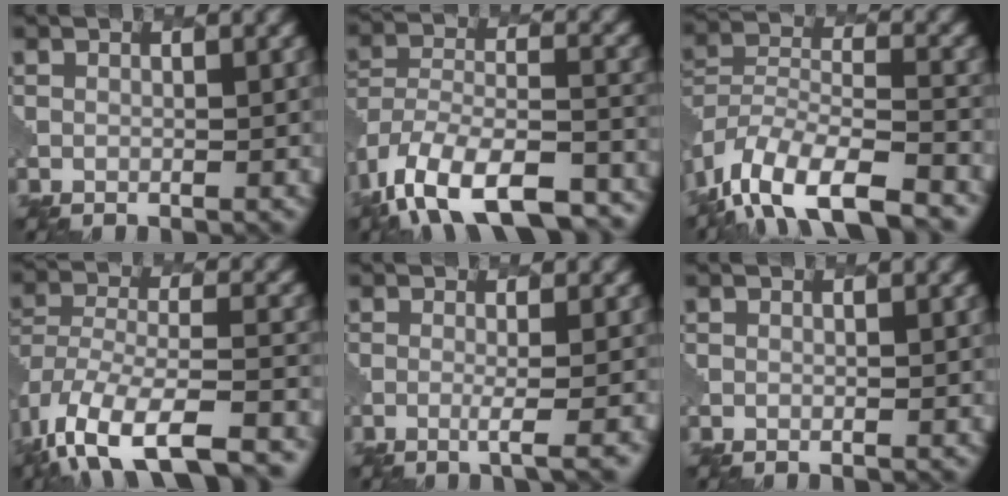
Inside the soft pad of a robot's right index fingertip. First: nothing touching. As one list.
[{"total": 17.4, "force": [-13.0, 8.1, 8.2], "torque": [-0.157, -0.029, -0.179]}, {"total": 11.9, "force": [-9.2, 4.6, 6.1], "torque": [-0.118, -0.011, -0.151]}, {"total": 14.1, "force": [-9.5, 6.2, 8.5], "torque": [-0.186, -0.029, -0.126]}, {"total": 2.4, "force": [-0.5, 0.4, 2.3], "torque": [-0.025, 0.004, -0.020]}, {"total": 0.0}]